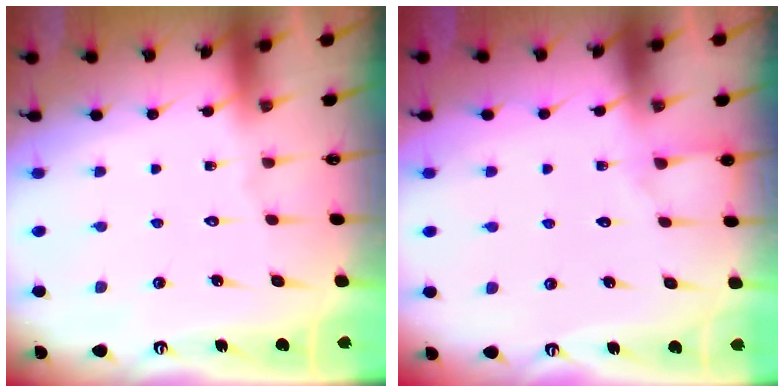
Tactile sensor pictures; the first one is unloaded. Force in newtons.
{"total": 3.6, "press": 3.6, "slide": 0.4}